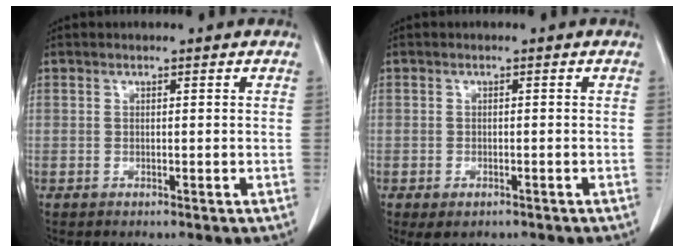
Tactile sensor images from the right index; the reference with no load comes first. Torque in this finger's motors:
{"motor_torque": [0.61, -0.57, 0.07, 0.01]}